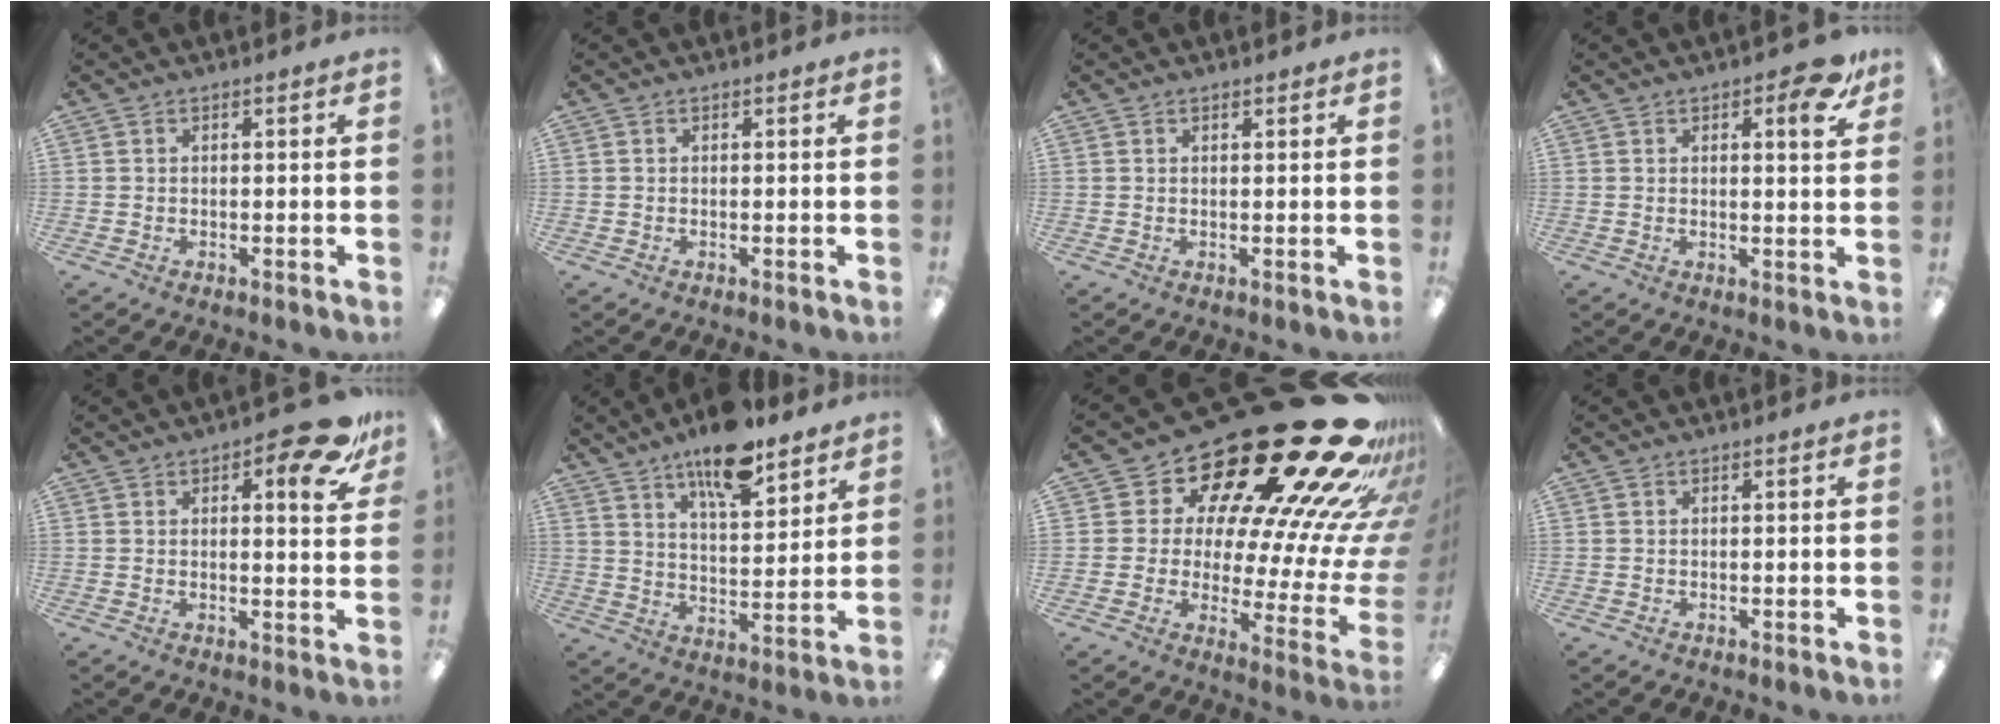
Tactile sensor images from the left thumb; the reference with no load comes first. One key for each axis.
{"total": 0.0}
{"total": 0.6, "fx": 0.5, "fy": 0.2, "fz": 0.2, "tx": 0.002, "ty": -0.003, "tz": 0.008}
{"total": 6.1, "fx": 3.4, "fy": 2.2, "fz": 4.5, "tx": -0.049, "ty": -0.014, "tz": 0.050}
{"total": 11.3, "fx": 6.5, "fy": 4.0, "fz": 8.4, "tx": -0.098, "ty": -0.032, "tz": 0.101}
{"total": 13.5, "fx": 10.0, "fy": 4.6, "fz": 7.8, "tx": -0.111, "ty": -0.057, "tz": 0.167}
{"total": 30.9, "fx": 20.2, "fy": 11.6, "fz": 20.3, "tx": -0.256, "ty": -0.197, "tz": 0.367}
{"total": 0.0}